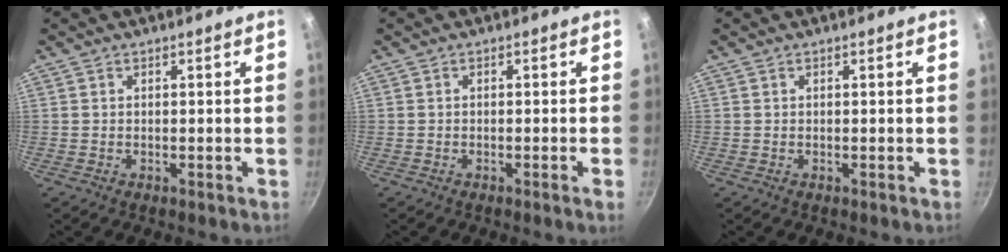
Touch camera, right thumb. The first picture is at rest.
{"total": 1.3, "force": [-0.6, -0.3, 1.1], "torque": [-0.028, 0.003, -0.009]}
{"total": 0.0}